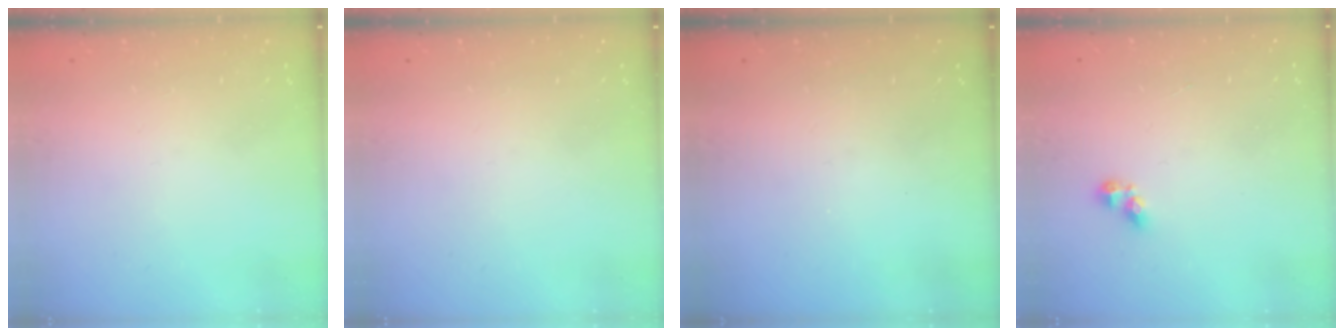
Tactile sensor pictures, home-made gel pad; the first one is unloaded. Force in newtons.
{"total": 0.0}
{"total": 0.0}
{"total": 3.4, "press": 3.4, "slide": 0.5}